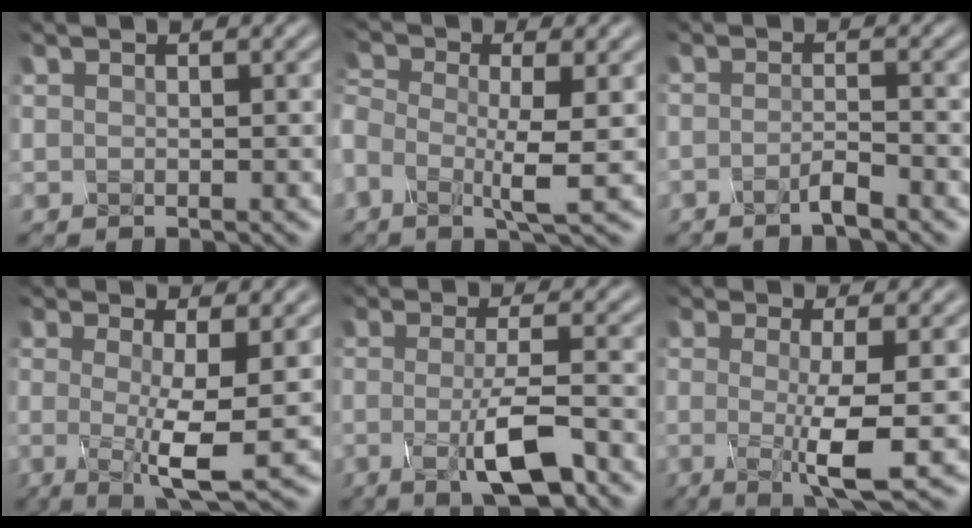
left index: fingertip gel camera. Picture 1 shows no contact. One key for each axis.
{"total": 5.0, "fx": -1.7, "fy": 1.3, "fz": 4.5, "tx": -0.089, "ty": -0.003, "tz": -0.043}
{"total": 2.1, "fx": -1.8, "fy": 0.1, "fz": 1.0, "tx": -0.014, "ty": -0.004, "tz": -0.039}
{"total": 5.7, "fx": -0.7, "fy": 1.0, "fz": 5.5, "tx": -0.081, "ty": -0.014, "tz": -0.013}
{"total": 5.1, "fx": -2.1, "fy": 1.0, "fz": 4.5, "tx": -0.074, "ty": -0.012, "tz": -0.038}
{"total": 5.2, "fx": -1.3, "fy": 0.6, "fz": 5.0, "tx": -0.084, "ty": -0.012, "tz": -0.023}